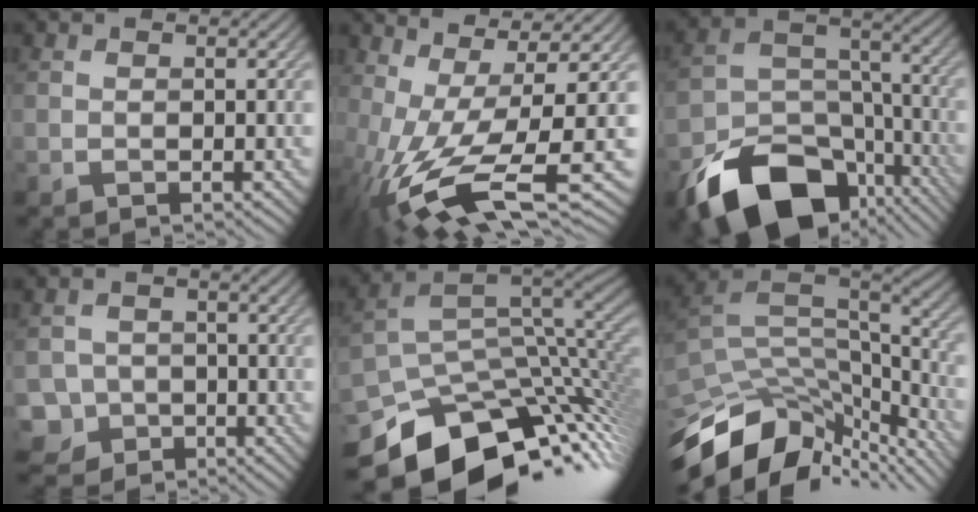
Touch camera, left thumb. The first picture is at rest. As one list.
[{"total": 15.3, "force": [-3.3, 4.6, 14.2], "torque": [-0.298, -0.013, -0.047]}, {"total": 16.9, "force": [-10.5, 9.7, 9.0], "torque": [-0.182, -0.046, -0.169]}, {"total": 5.1, "force": [-2.5, 4.2, 1.2], "torque": [-0.023, -0.003, -0.054]}, {"total": 14.1, "force": [-6.2, 8.6, 9.4], "torque": [-0.192, -0.045, -0.090]}, {"total": 14.4, "force": [-8.2, 7.2, 9.4], "torque": [-0.224, -0.024, -0.122]}]